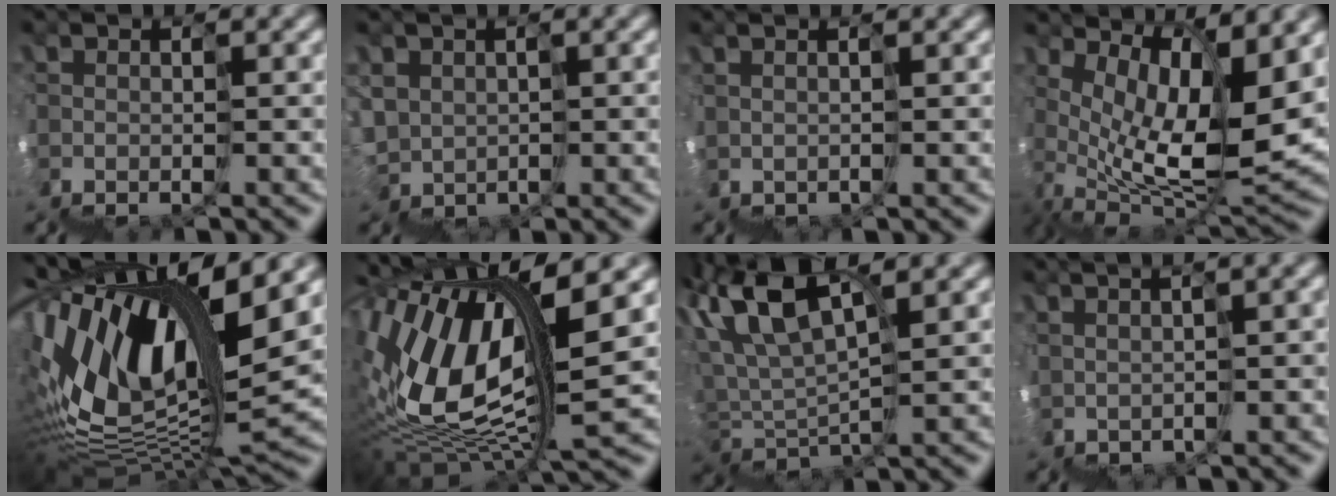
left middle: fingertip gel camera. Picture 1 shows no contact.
{"total": 2.7, "force": [1.6, 0.5, -2.0], "torque": [0.025, 0.029, 0.016]}
{"total": 2.8, "force": [1.6, -1.8, -1.5], "torque": [0.033, 0.018, 0.021]}
{"total": 6.6, "force": [4.1, -0.1, 5.1], "torque": [-0.083, 0.025, 0.074]}
{"total": 10.5, "force": [6.2, 2.9, 8.1], "torque": [-0.159, 0.047, 0.094]}
{"total": 6.9, "force": [4.8, 2.0, 4.5], "torque": [-0.115, 0.031, 0.073]}
{"total": 3.8, "force": [3.6, -0.9, 0.2], "torque": [-0.019, 0.047, 0.044]}
{"total": 4.6, "force": [3.8, -0.4, 2.5], "torque": [-0.014, 0.057, 0.069]}